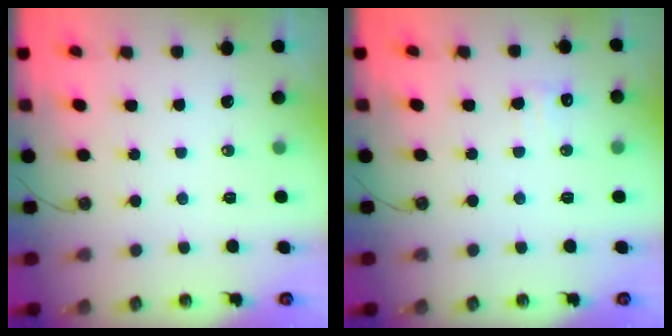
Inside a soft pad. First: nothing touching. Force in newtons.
{"total": 6.0, "press": 5.9, "slide": 1.3}